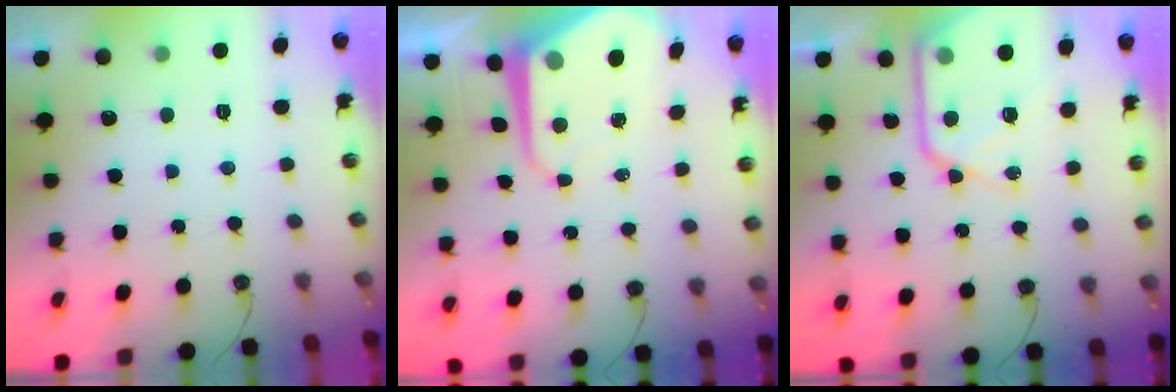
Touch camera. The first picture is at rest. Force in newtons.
{"total": 9.5, "press": 9.5, "slide": 0.7}
{"total": 14.9, "press": 14.8, "slide": 1.5}